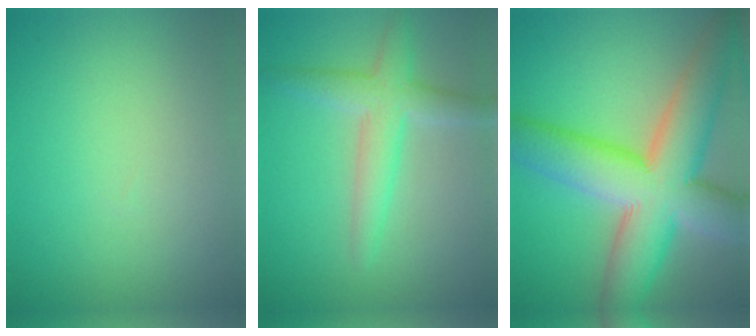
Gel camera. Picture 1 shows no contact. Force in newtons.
{"total": 3.9, "press": 3.9, "slide": 0.2}
{"total": 12.8, "press": 12.8, "slide": 0.7}